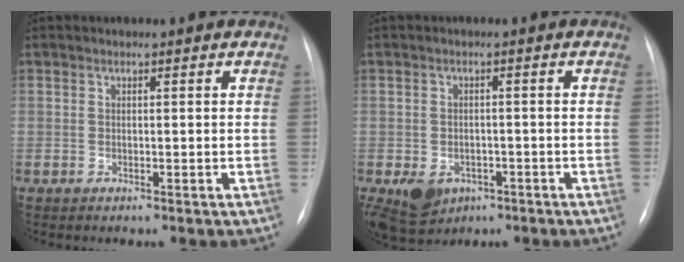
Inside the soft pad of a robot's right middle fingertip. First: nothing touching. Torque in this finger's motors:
{"motor_torque": [0.61, -0.59, 0.07, 0.04]}